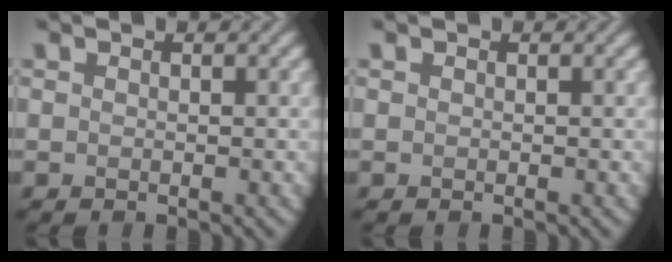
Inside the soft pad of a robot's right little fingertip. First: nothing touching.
{"total": 0.0}